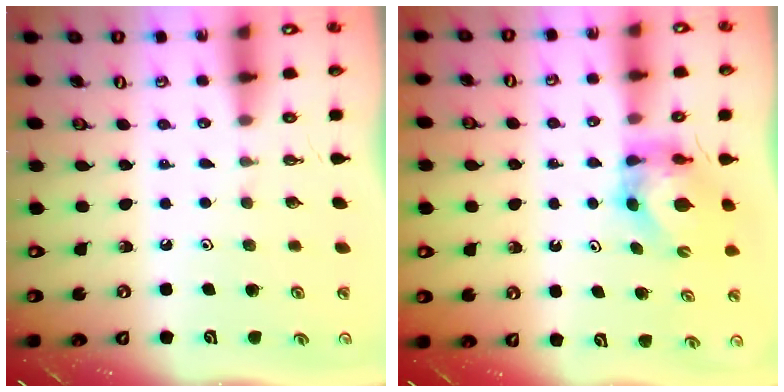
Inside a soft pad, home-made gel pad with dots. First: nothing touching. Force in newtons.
{"total": 5.8, "press": 5.8, "slide": 0.5}